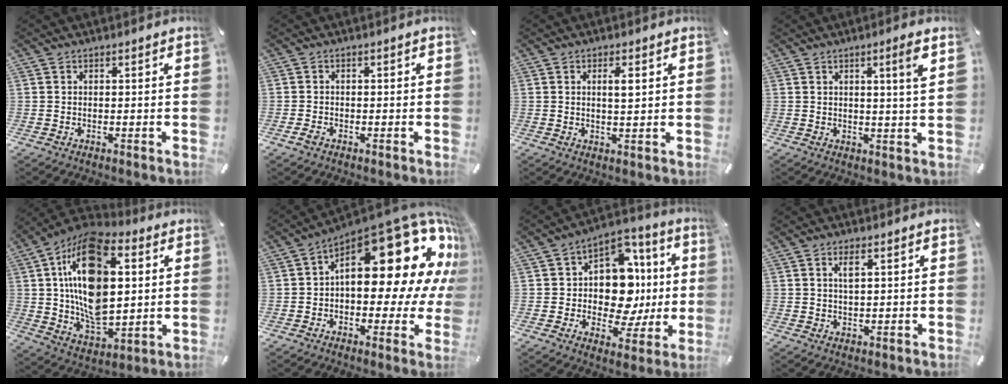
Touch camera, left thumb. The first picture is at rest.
{"total": 1.7, "force": [-1.1, 1.1, 0.7], "torque": [-0.013, 0.006, -0.022]}
{"total": 3.4, "force": [1.0, 0.8, 3.1], "torque": [-0.059, -0.001, 0.014]}
{"total": 5.4, "force": [2.6, -0.3, 4.8], "torque": [-0.081, -0.009, 0.038]}
{"total": 21.5, "force": [4.8, 13.7, 15.8], "torque": [-0.296, -0.014, 0.077]}
{"total": 27.5, "force": [9.5, 13.1, 22.2], "torque": [-0.301, -0.084, 0.166]}
{"total": 14.9, "force": [0.3, 11.2, 9.9], "torque": [-0.137, -0.017, 0.010]}
{"total": 2.8, "force": [0.9, 1.1, 2.4], "torque": [-0.050, 0.000, 0.011]}